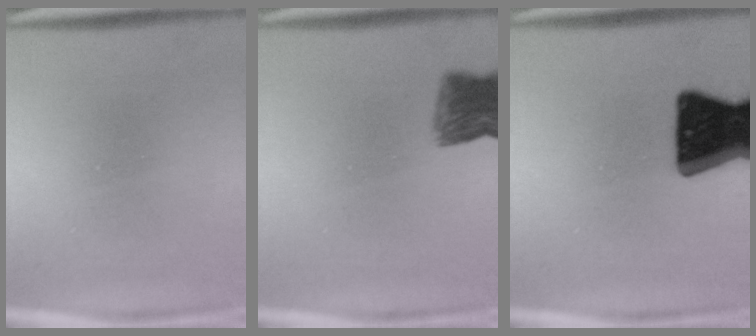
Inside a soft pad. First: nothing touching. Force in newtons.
{"total": 6.0}
{"total": 19.6}